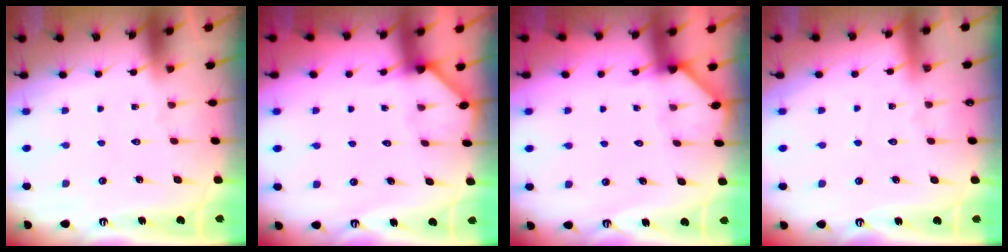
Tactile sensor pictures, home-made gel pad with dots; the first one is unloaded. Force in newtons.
{"total": 2.0, "press": 2.0, "slide": 0.1}
{"total": 2.0, "press": 2.0, "slide": 0.1}
{"total": 2.4, "press": 2.4, "slide": 0.3}